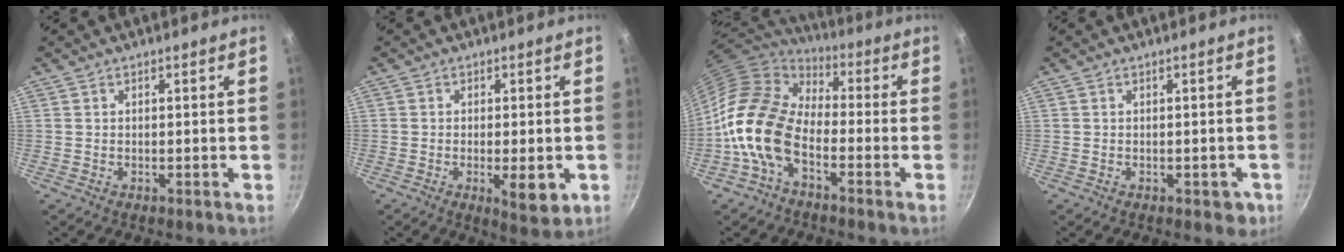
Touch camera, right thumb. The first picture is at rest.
{"total": 6.3, "force": [-1.6, 2.1, 5.7], "torque": [-0.079, -0.005, -0.018]}
{"total": 14.7, "force": [-5.2, 9.0, 10.4], "torque": [-0.175, 0.045, -0.126]}
{"total": 5.4, "force": [-2.3, 3.1, 3.7], "torque": [-0.008, 0.022, -0.019]}